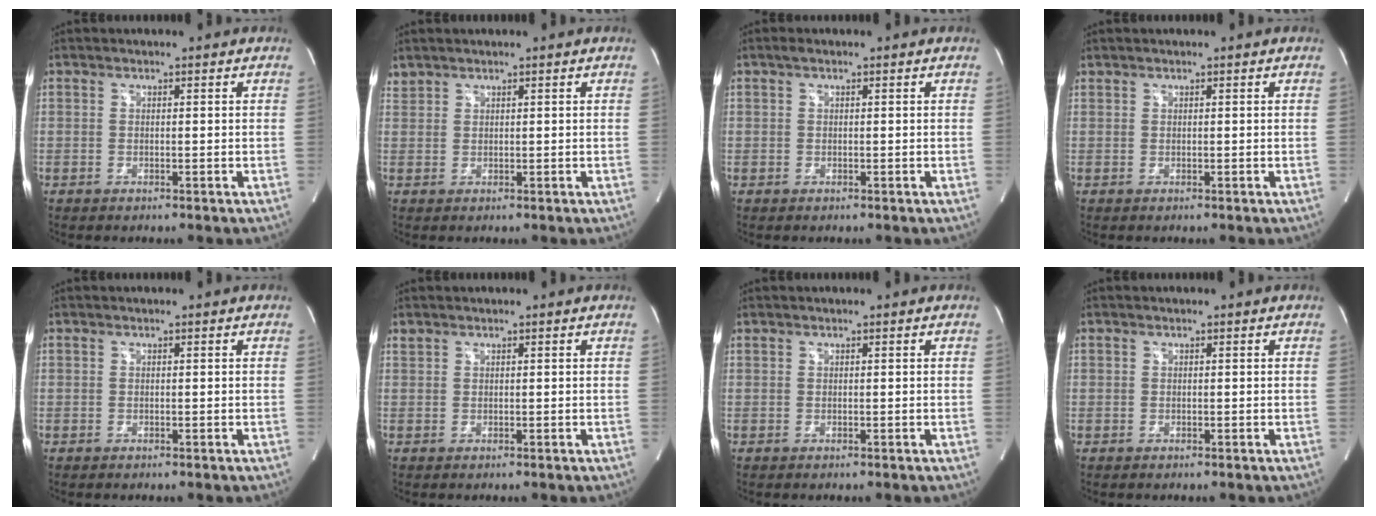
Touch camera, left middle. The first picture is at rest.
{"total": 1.2, "force": [1.2, 0.2, -0.1], "torque": [-0.005, 0.011, 0.029]}
{"total": 0.7, "force": [0.4, 0.5, 0.3], "torque": [-0.006, 0.003, 0.002]}
{"total": 0.0}
{"total": 0.0}
{"total": 0.6, "force": [0.5, 0.1, 0.0], "torque": [-0.007, 0.007, 0.014]}
{"total": 0.0}
{"total": 0.0}